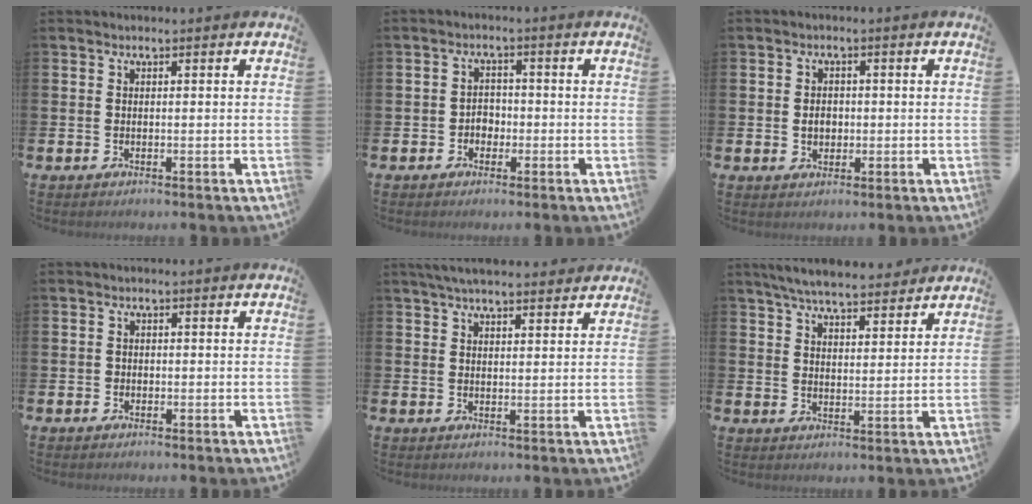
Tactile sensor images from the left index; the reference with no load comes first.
{"total": 2.4, "force": [-1.0, 2.0, 0.9], "torque": [-0.009, 0.003, -0.027]}
{"total": 2.2, "force": [0.0, 1.7, 1.3], "torque": [-0.006, 0.001, -0.007]}
{"total": 0.8, "force": [-0.3, 0.8, 0.2], "torque": [-0.001, 0.004, -0.008]}
{"total": 4.3, "force": [3.9, 0.9, 1.5], "torque": [-0.032, -0.009, 0.071]}
{"total": 6.2, "force": [5.9, 0.8, 1.5], "torque": [-0.040, -0.026, 0.107]}